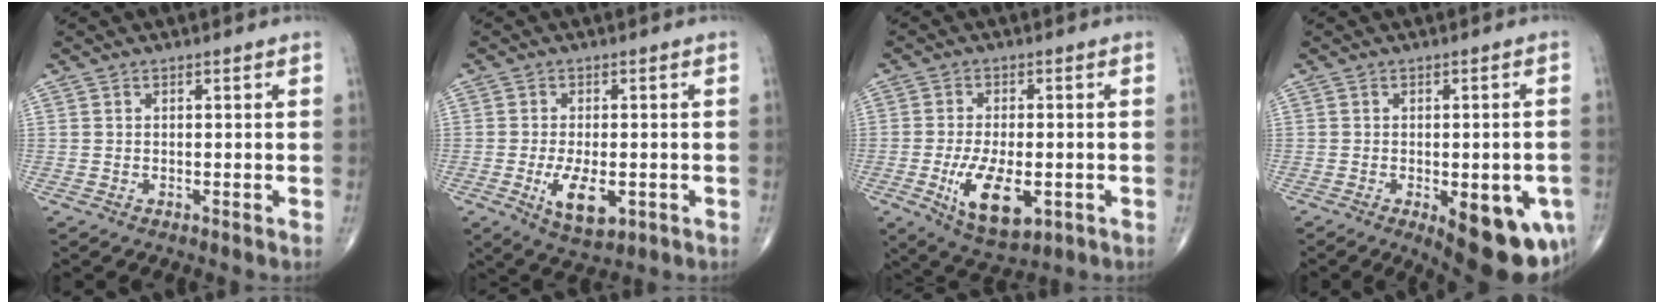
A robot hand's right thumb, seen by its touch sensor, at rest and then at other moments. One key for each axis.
{"total": 7.6, "fx": -2.1, "fy": 3.5, "fz": 6.4, "tx": -0.109, "ty": -0.012, "tz": -0.027}
{"total": 10.9, "fx": -3.1, "fy": 5.0, "fz": 9.2, "tx": -0.156, "ty": -0.010, "tz": -0.042}
{"total": 15.9, "fx": -5.9, "fy": 6.5, "fz": 13.3, "tx": -0.121, "ty": -0.001, "tz": -0.059}